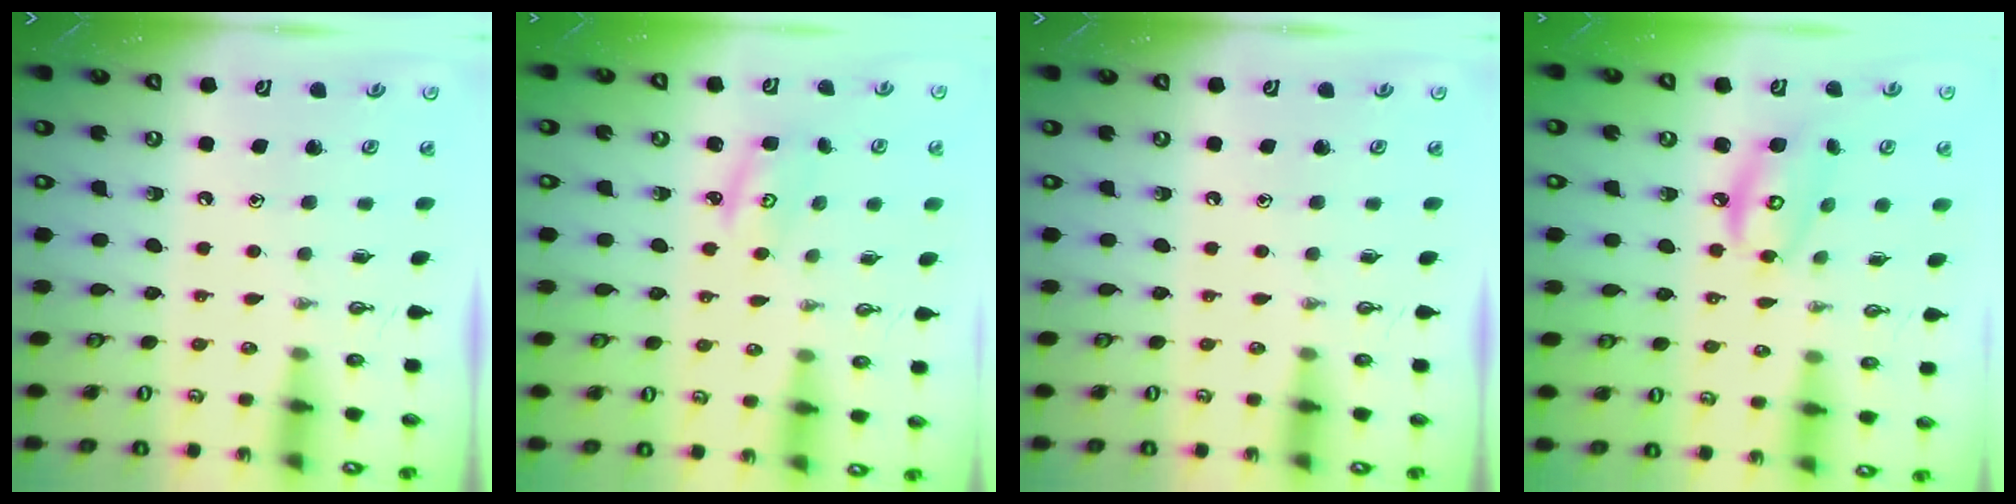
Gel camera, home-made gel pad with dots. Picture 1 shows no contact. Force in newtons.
{"total": 2.8, "press": 2.8, "slide": 0.4}
{"total": 0.0}
{"total": 9.3, "press": 9.3, "slide": 0.6}